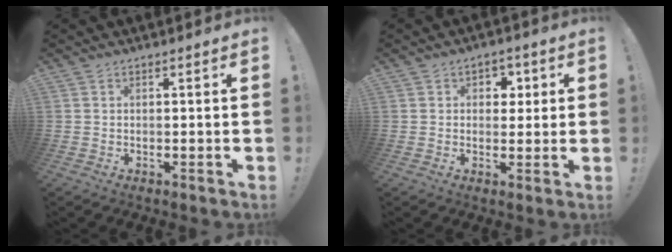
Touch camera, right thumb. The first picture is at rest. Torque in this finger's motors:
{"motor_torque": [0.54, 0.50, -0.06, 0.17, 0.00]}